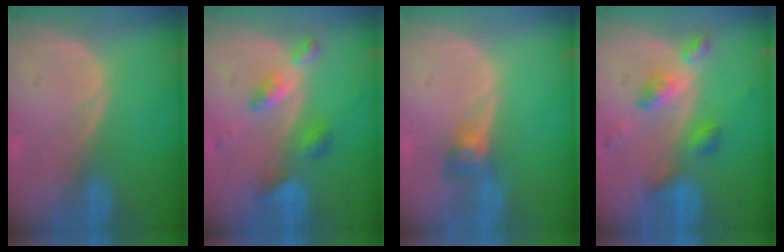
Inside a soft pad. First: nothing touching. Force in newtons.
{"total": 5.5, "press": 4.8, "slide": 2.7}
{"total": 3.1, "press": 2.7, "slide": 1.4}
{"total": 6.0, "press": 5.3, "slide": 2.9}